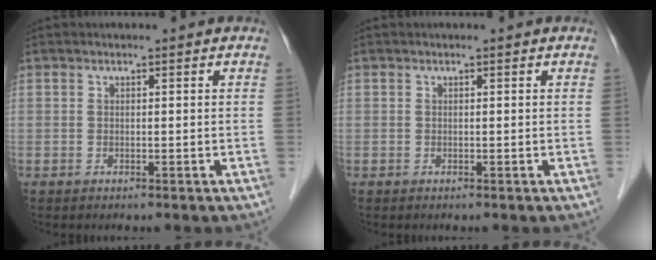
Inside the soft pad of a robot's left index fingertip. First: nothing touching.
{"total": 0.0}